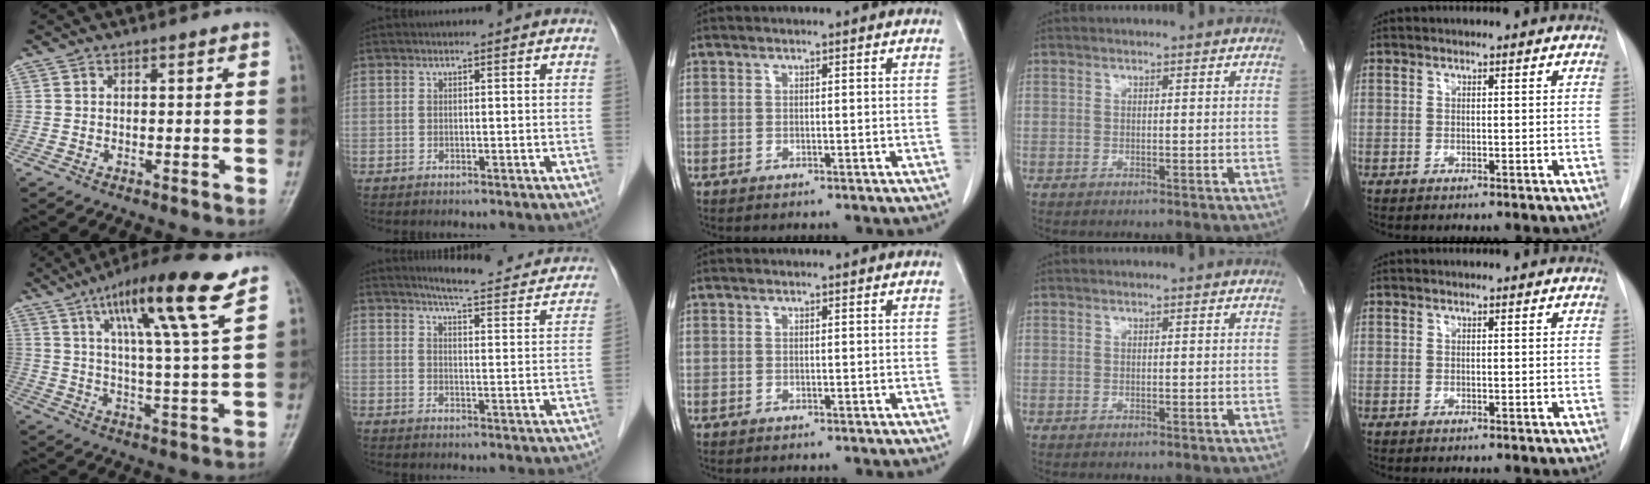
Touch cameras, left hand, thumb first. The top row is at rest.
{"thumb": {"total": 16.3, "force": [9.1, 1.5, 13.4], "torque": [-0.220, -0.032, 0.147]}, "index": {"total": 17.2, "force": [15.9, 2.2, 6.2], "torque": [-0.071, -0.036, 0.182]}}